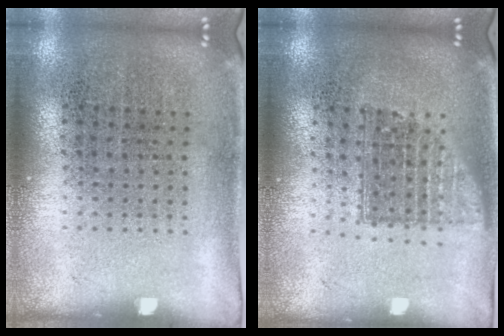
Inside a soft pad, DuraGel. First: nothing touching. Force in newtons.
{"total": 1.4, "press": 1.1, "slide": 0.8}